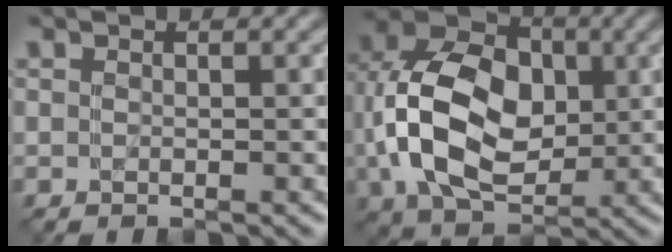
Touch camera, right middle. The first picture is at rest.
{"total": 11.7, "force": [0.1, 8.4, 8.2], "torque": [-0.190, 0.005, 0.010]}